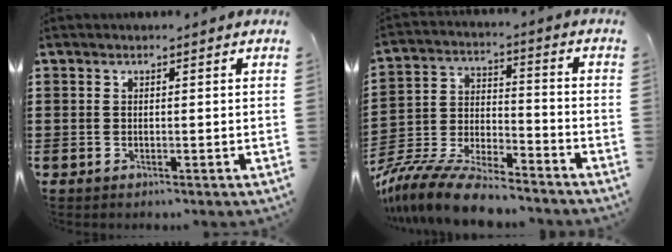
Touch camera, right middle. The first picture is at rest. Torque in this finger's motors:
{"motor_torque": [1.53, -0.44, 0.95, 0.21]}